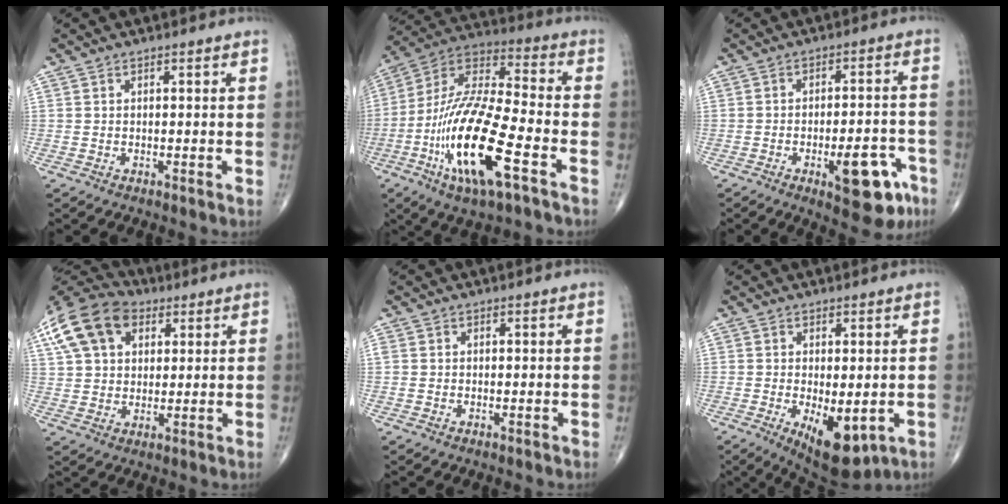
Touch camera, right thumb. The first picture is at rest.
{"total": 21.9, "force": [-8.2, 6.4, 19.3], "torque": [-0.399, 0.030, -0.146]}
{"total": 12.0, "force": [-5.6, 4.5, 9.6], "torque": [-0.105, 0.030, -0.069]}
{"total": 15.7, "force": [6.3, 10.7, 9.7], "torque": [-0.177, 0.010, 0.106]}
{"total": 0.8, "force": [0.0, 0.7, 0.3], "torque": [-0.007, 0.004, 0.001]}
{"total": 10.2, "force": [-2.8, 4.6, 8.6], "torque": [-0.117, -0.016, -0.028]}